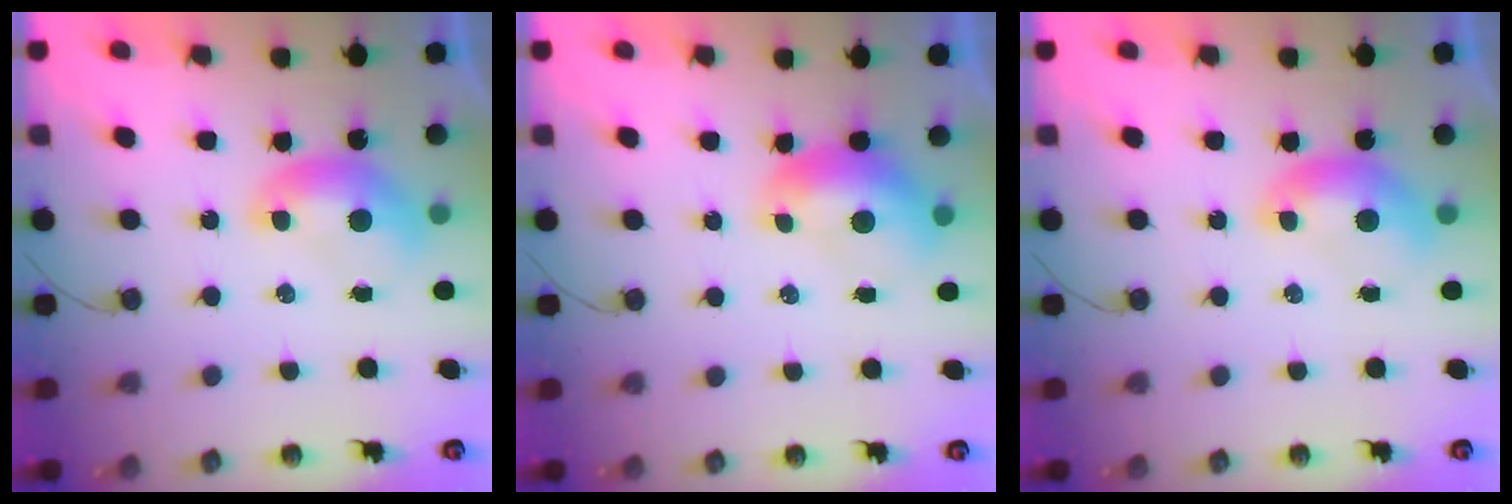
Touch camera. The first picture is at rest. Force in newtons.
{"total": 1.3, "press": 1.0, "slide": 0.8}
{"total": 0.0}